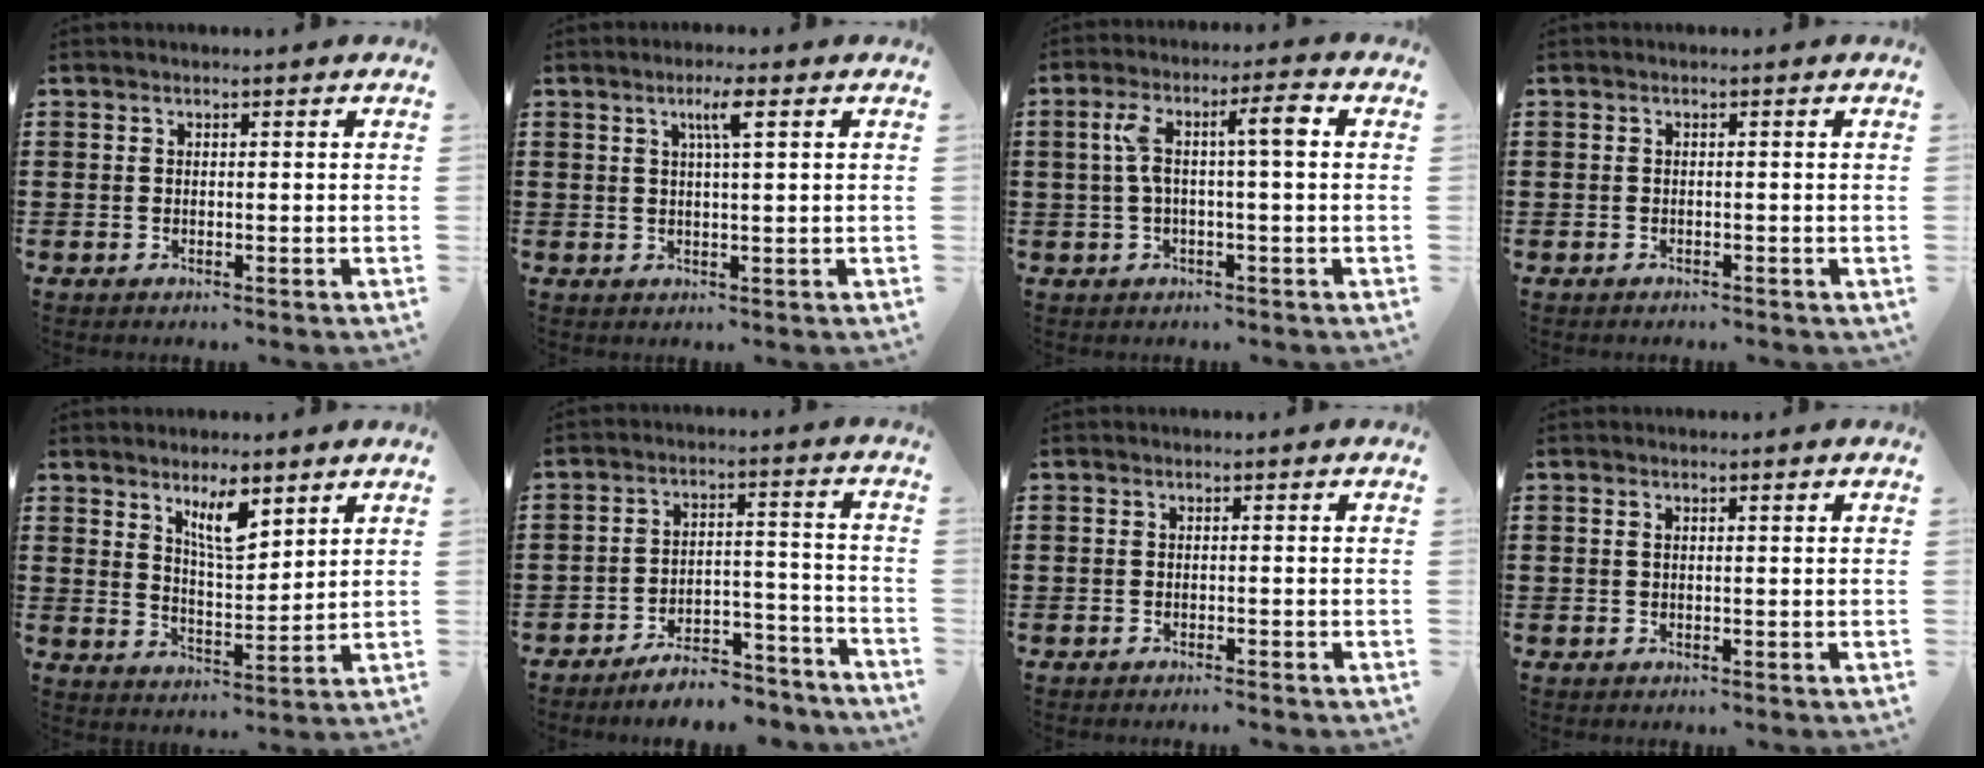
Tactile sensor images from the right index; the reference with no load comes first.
{"total": 3.5, "force": [1.5, 0.1, 3.2], "torque": [-0.067, 0.002, 0.022]}
{"total": 7.5, "force": [1.0, 1.5, 7.3], "torque": [-0.139, 0.012, 0.011]}
{"total": 0.6, "force": [-0.5, 0.3, 0.0], "torque": [-0.001, 0.003, -0.012]}
{"total": 6.6, "force": [4.3, 2.0, 4.7], "torque": [-0.085, -0.008, 0.072]}
{"total": 6.4, "force": [-6.1, 1.0, 1.8], "torque": [-0.030, 0.014, -0.117]}
{"total": 0.7, "force": [-0.6, -0.2, 0.3], "torque": [-0.007, -0.005, -0.011]}
{"total": 0.9, "force": [0.3, 0.3, 0.8], "torque": [-0.016, 0.003, 0.005]}